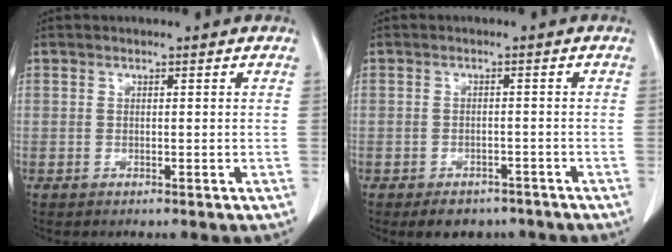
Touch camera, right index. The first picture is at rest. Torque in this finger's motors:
{"motor_torque": [-0.06, 0.03, -0.06, -0.04]}